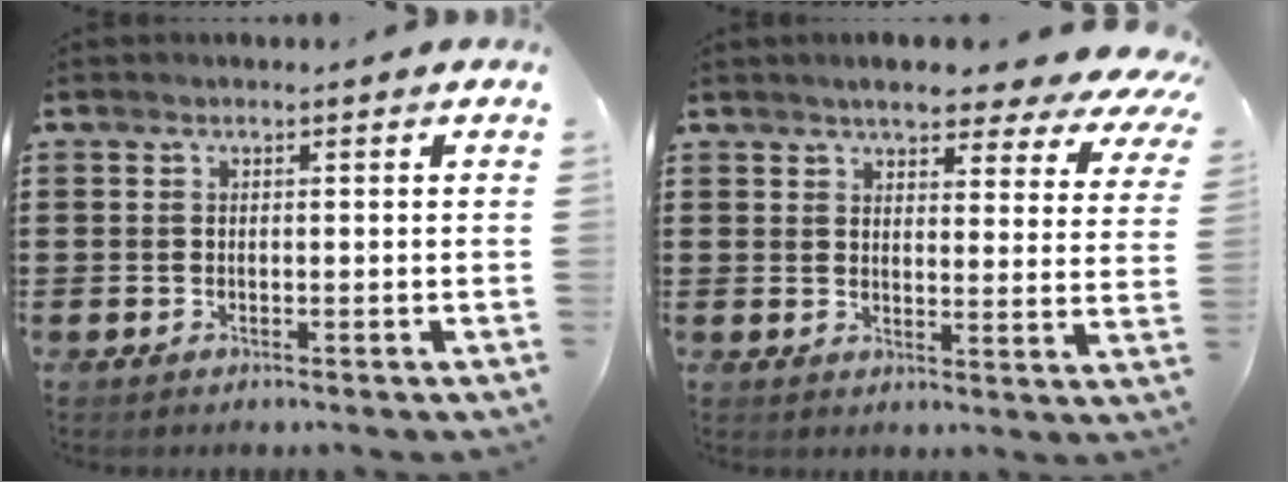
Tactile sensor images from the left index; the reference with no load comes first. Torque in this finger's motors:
{"motor_torque": [2.14, 0.00, 0.46, 0.00]}